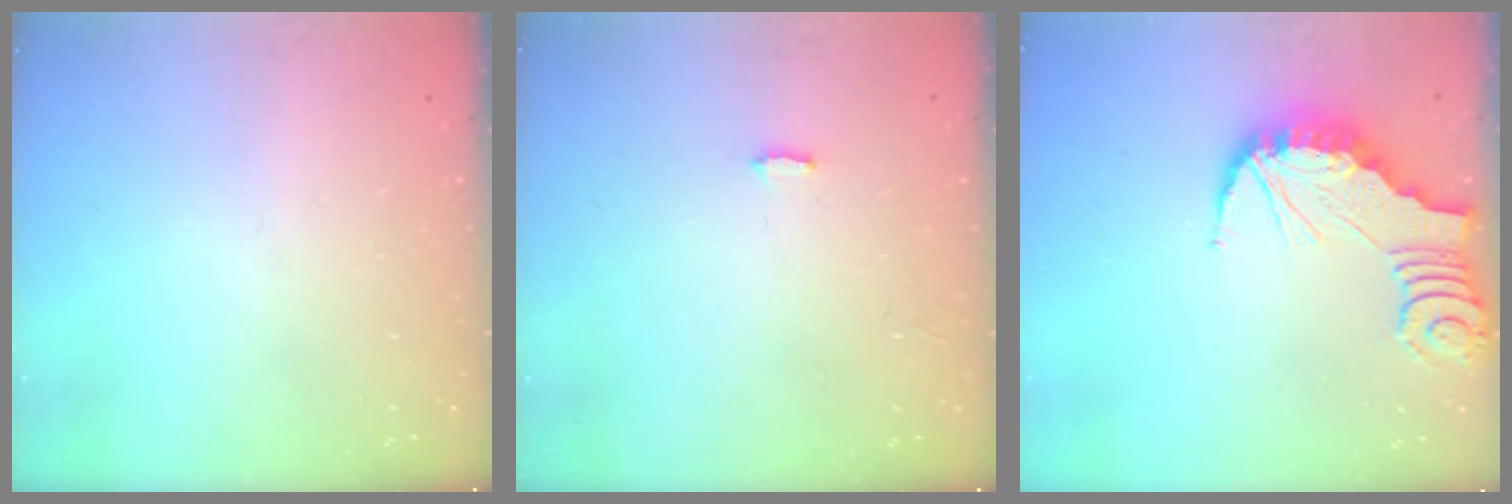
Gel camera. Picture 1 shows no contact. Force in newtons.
{"total": 4.7, "press": 4.7, "slide": 0.4}
{"total": 2.2, "press": 2.2, "slide": 0.2}